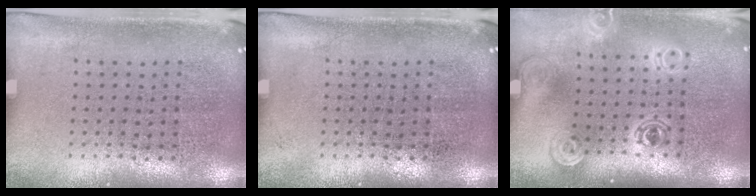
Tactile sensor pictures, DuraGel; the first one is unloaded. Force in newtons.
{"total": 0.0}
{"total": 1.7, "press": 1.4, "slide": 1.0}